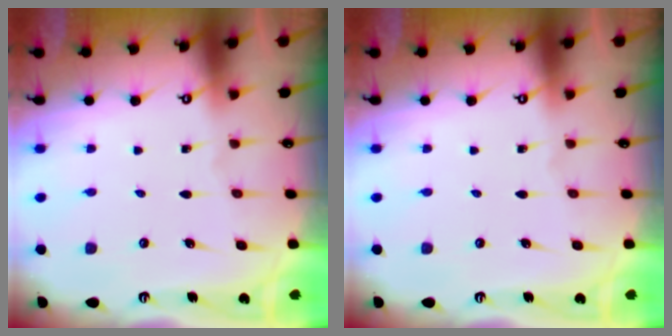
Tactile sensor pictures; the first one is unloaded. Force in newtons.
{"total": 0.0}